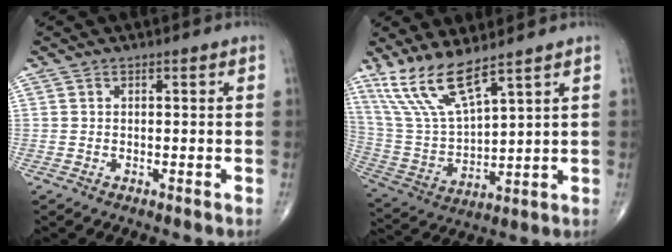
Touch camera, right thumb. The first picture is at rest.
{"total": 12.2, "force": [8.9, 2.7, 7.9], "torque": [-0.162, -0.045, 0.196]}